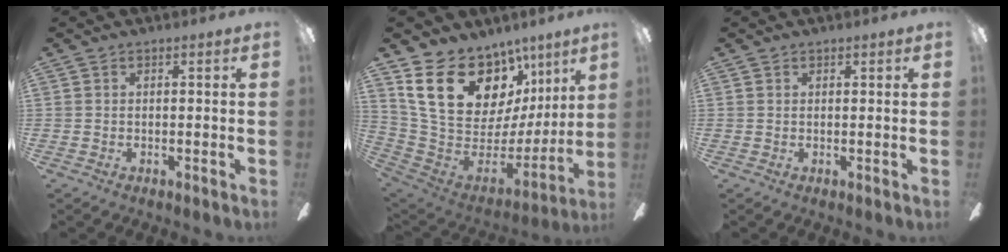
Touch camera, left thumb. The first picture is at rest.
{"total": 23.7, "force": [13.3, 14.5, 13.2], "torque": [-0.237, -0.079, 0.263]}
{"total": 0.9, "force": [0.7, 0.5, 0.0], "torque": [0.000, 0.003, 0.013]}